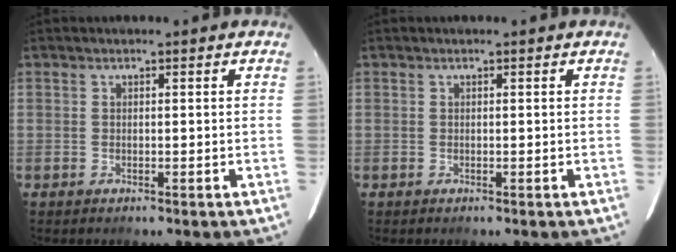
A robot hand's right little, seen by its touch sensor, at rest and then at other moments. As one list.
[{"total": 0.0}]